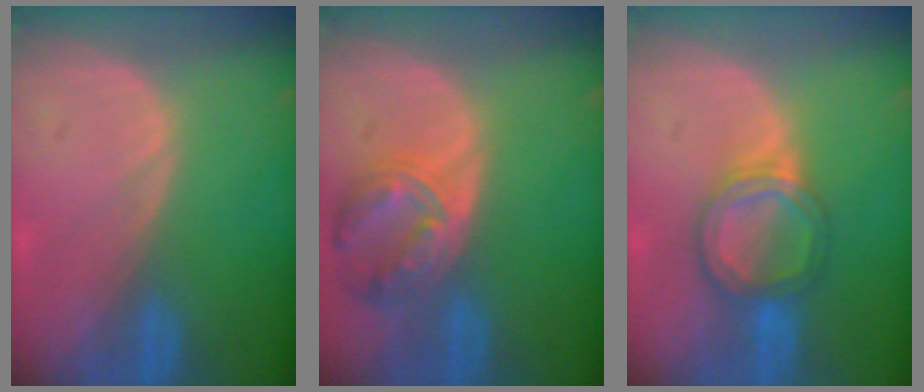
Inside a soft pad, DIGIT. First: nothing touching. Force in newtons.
{"total": 8.1, "press": 7.0, "slide": 4.0}
{"total": 6.1, "press": 5.5, "slide": 2.7}